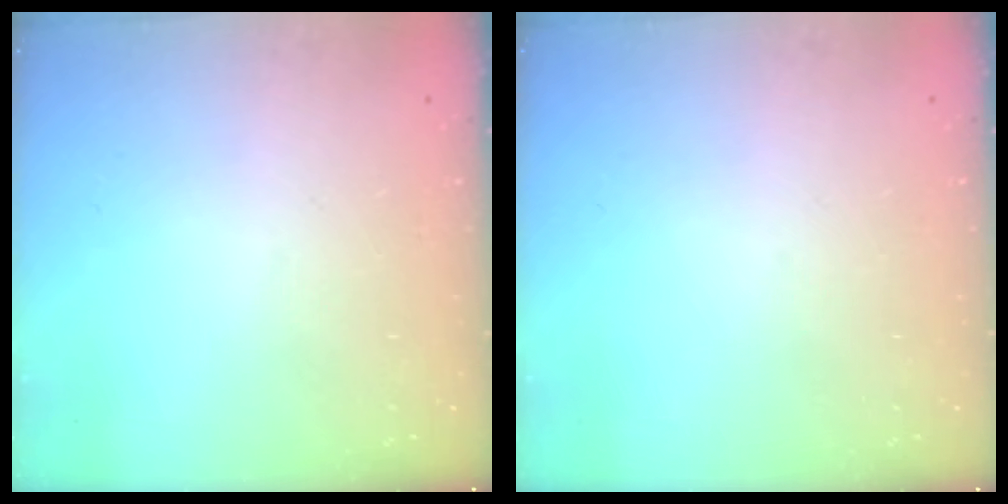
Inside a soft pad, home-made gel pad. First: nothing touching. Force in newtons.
{"total": 0.0}